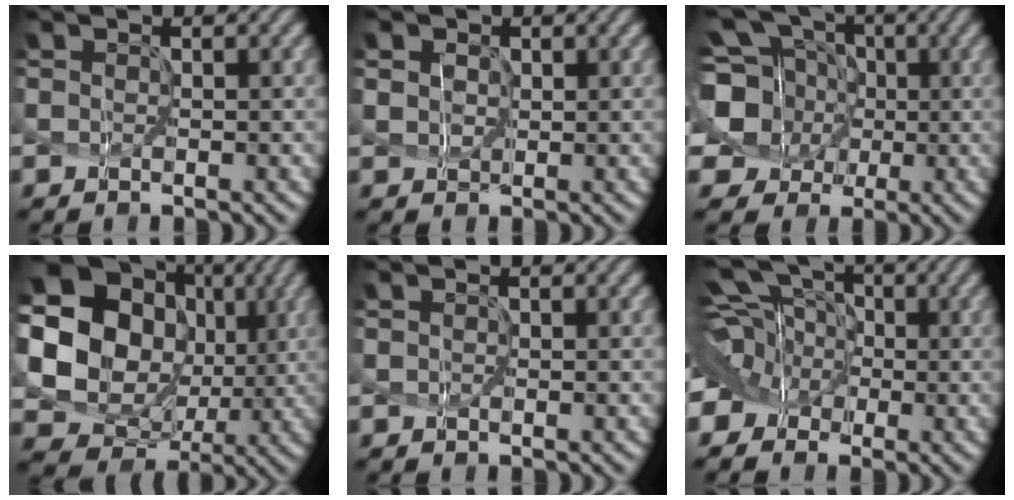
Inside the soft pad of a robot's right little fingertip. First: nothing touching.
{"total": 3.9, "force": [1.8, 2.9, 1.8], "torque": [-0.025, 0.032, 0.003]}
{"total": 8.7, "force": [1.0, 7.7, 4.0], "torque": [-0.098, 0.008, -0.017]}
{"total": 16.1, "force": [2.7, 13.9, 7.7], "torque": [-0.173, 0.005, 0.043]}
{"total": 0.0}
{"total": 9.2, "force": [1.0, 7.3, 5.6], "torque": [-0.111, 0.016, -0.028]}